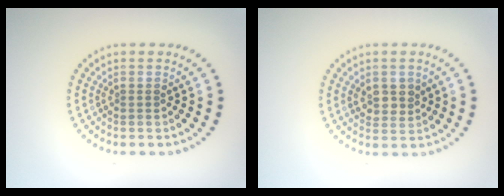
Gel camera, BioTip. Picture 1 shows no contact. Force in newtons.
{"total": 2.0, "press": 1.9, "slide": 0.7}